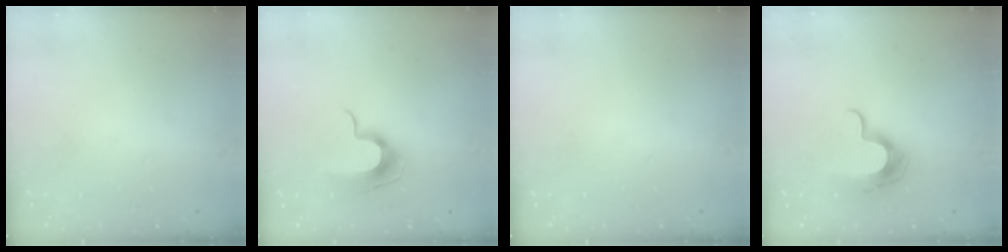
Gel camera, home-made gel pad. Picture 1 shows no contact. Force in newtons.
{"total": 9.5, "press": 9.5, "slide": 0.4}
{"total": 0.0}
{"total": 11.5, "press": 11.5, "slide": 0.7}